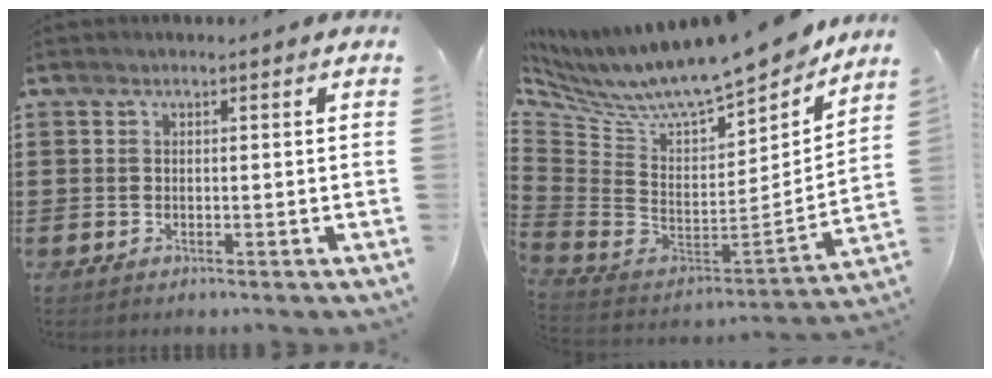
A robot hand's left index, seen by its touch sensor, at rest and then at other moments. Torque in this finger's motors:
{"motor_torque": [2.14, 0.00, 1.05, 0.21]}